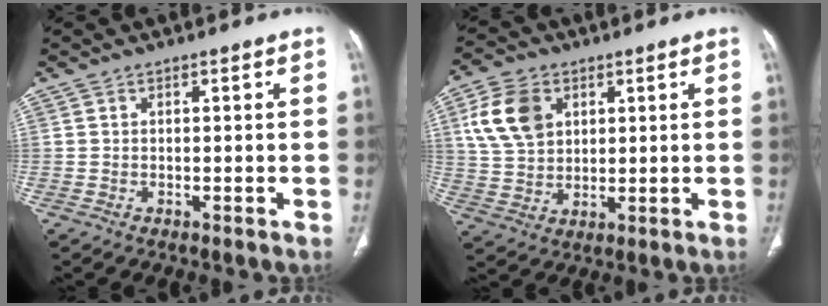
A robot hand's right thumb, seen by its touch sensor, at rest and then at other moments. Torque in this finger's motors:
{"motor_torque": [-0.87, 0.92, 0.51, -0.38, 0.11]}